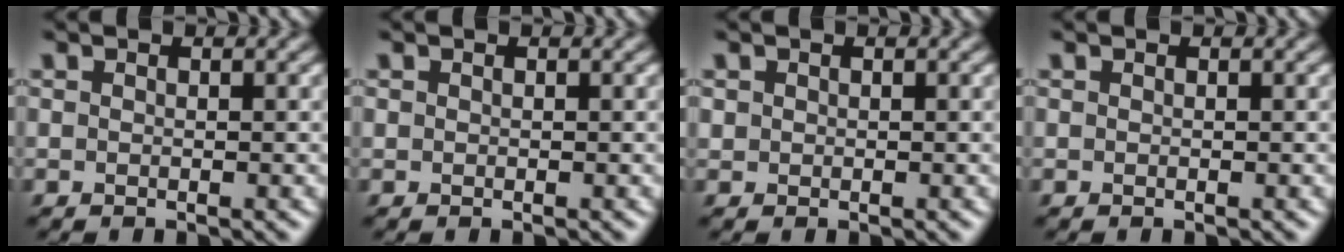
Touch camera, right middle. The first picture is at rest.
{"total": 0.0}
{"total": 0.5, "force": [0.2, 0.5, 0.0], "torque": [0.004, -0.002, 0.006]}
{"total": 0.0}